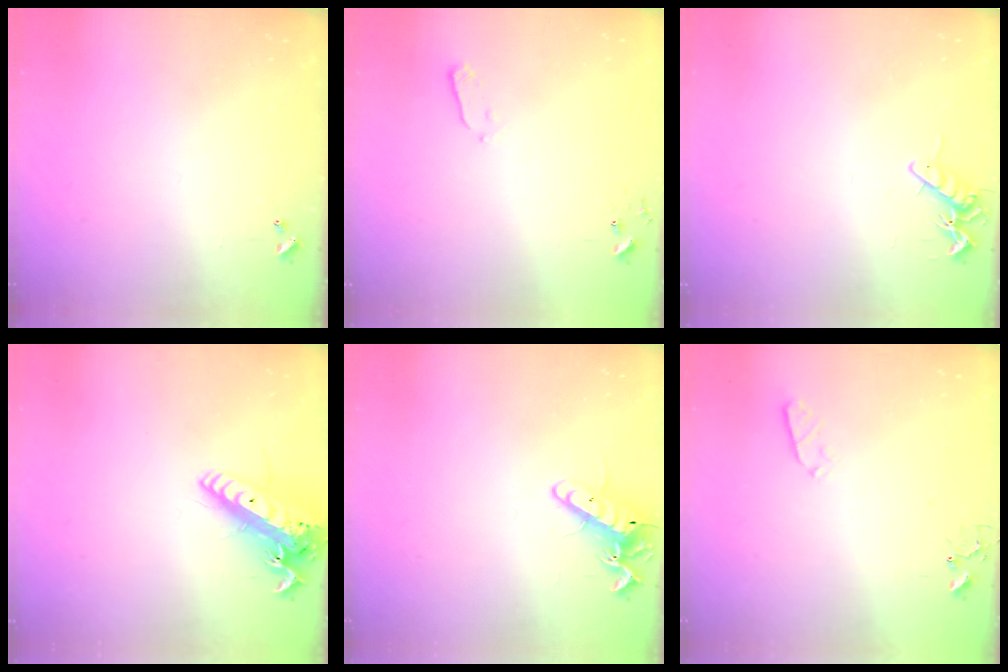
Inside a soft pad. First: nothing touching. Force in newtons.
{"total": 3.5, "press": 3.4, "slide": 1.0}
{"total": 8.1, "press": 8.1, "slide": 0.8}
{"total": 19.0, "press": 18.6, "slide": 3.8}
{"total": 12.8, "press": 12.8, "slide": 0.6}
{"total": 2.9, "press": 2.8, "slide": 0.5}